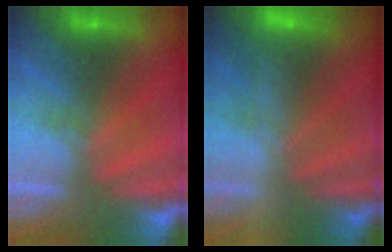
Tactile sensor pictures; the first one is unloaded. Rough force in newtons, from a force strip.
{"total": 2.3}